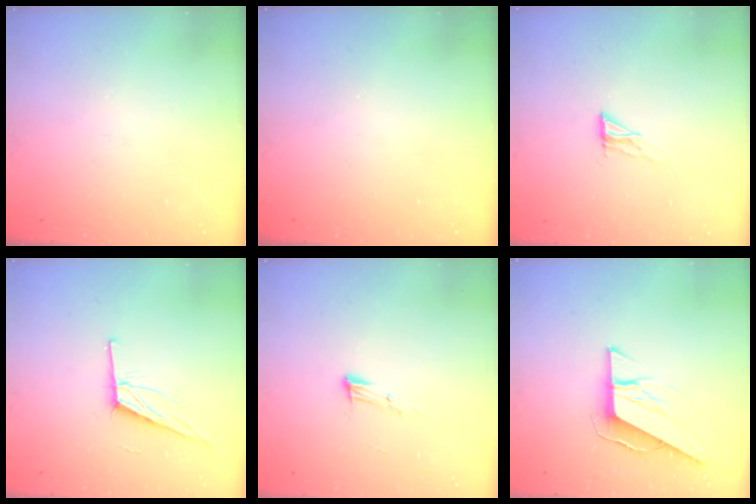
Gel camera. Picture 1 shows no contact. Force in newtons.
{"total": 0.0}
{"total": 4.5, "press": 4.4, "slide": 0.4}
{"total": 10.8, "press": 10.4, "slide": 2.7}
{"total": 7.7, "press": 7.6, "slide": 1.2}
{"total": 8.0, "press": 8.0, "slide": 0.5}